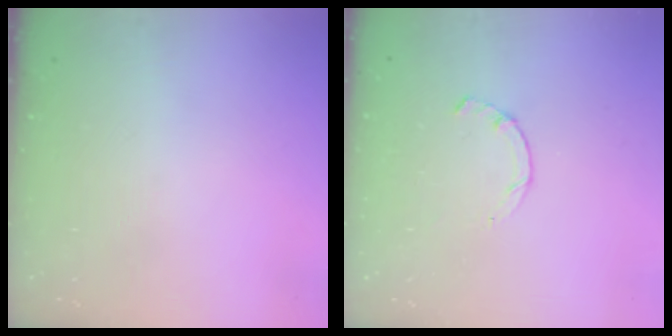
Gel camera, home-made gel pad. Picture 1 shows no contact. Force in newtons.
{"total": 1.7, "press": 1.6, "slide": 0.4}